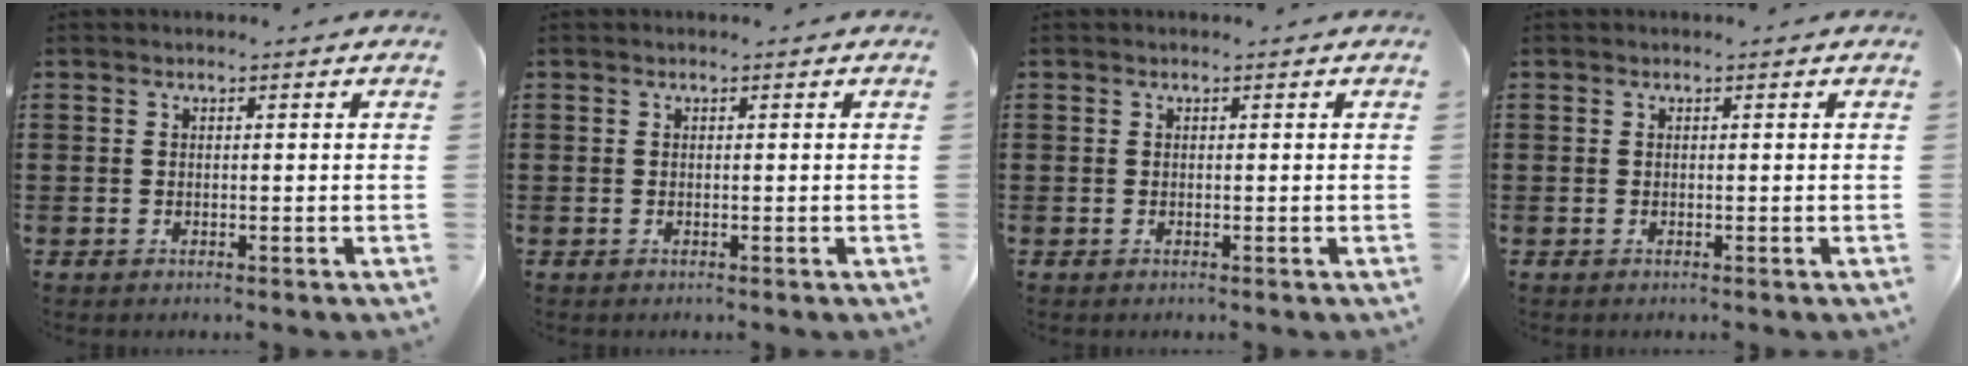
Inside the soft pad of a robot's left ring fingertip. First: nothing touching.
{"total": 0.0}
{"total": 0.0}
{"total": 0.0}